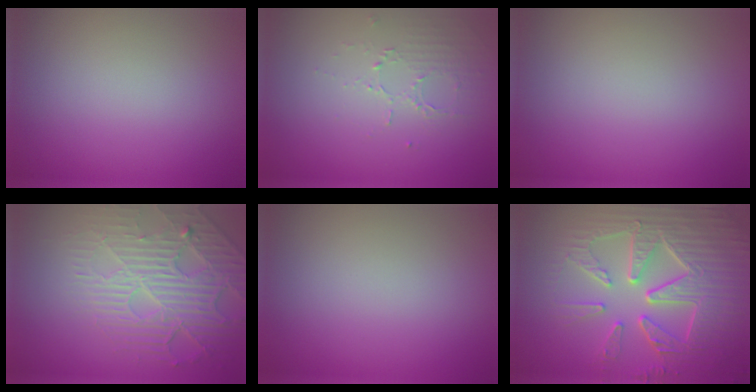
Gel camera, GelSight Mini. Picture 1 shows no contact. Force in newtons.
{"total": 1.4, "press": 0.8, "slide": 1.2}
{"total": 0.0}
{"total": 5.3, "press": 4.6, "slide": 2.6}
{"total": 0.0}
{"total": 8.9, "press": 6.5, "slide": 6.1}